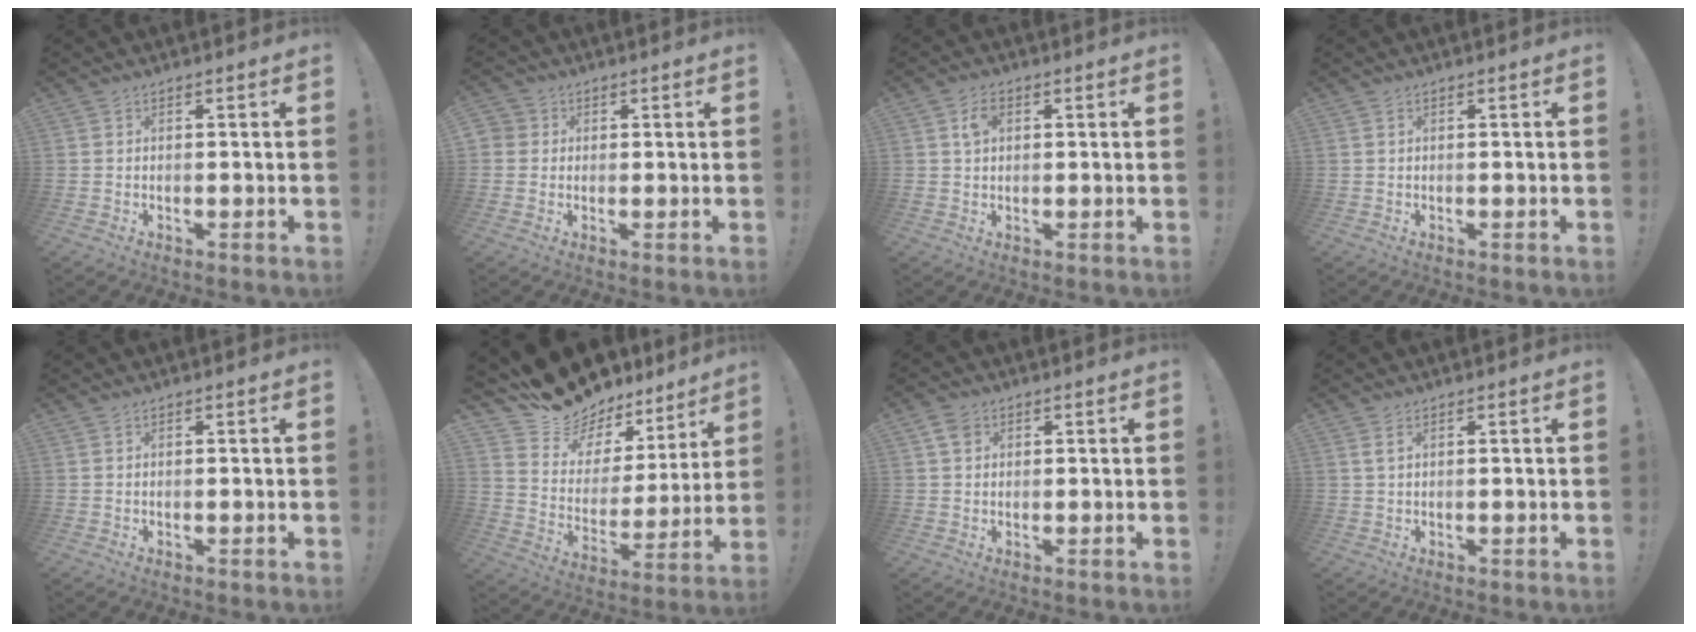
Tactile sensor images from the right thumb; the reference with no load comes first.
{"total": 3.0, "force": [0.4, 2.9, 0.8], "torque": [-0.013, 0.003, 0.009]}
{"total": 3.8, "force": [1.3, 2.6, 2.5], "torque": [-0.043, 0.004, 0.023]}
{"total": 0.0}
{"total": 0.0}
{"total": 14.8, "force": [13.6, 5.6, 2.2], "torque": [-0.061, -0.118, 0.249]}
{"total": 3.6, "force": [1.6, 2.9, 1.4], "torque": [-0.020, -0.001, 0.030]}
{"total": 1.9, "force": [0.9, 0.7, 1.6], "torque": [-0.031, 0.003, 0.015]}